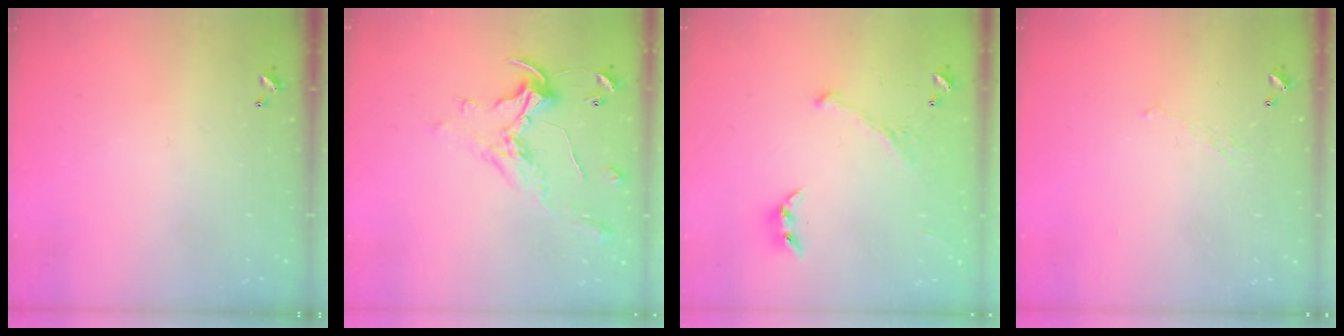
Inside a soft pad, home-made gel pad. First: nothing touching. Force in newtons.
{"total": 0.8, "press": 0.5, "slide": 0.6}
{"total": 2.0, "press": 2.0, "slide": 0.4}
{"total": 0.6, "press": 0.2, "slide": 0.6}